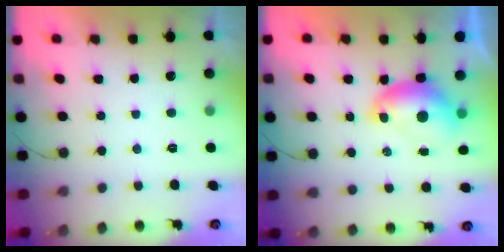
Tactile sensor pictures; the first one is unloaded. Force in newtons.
{"total": 8.0, "press": 7.9, "slide": 1.0}